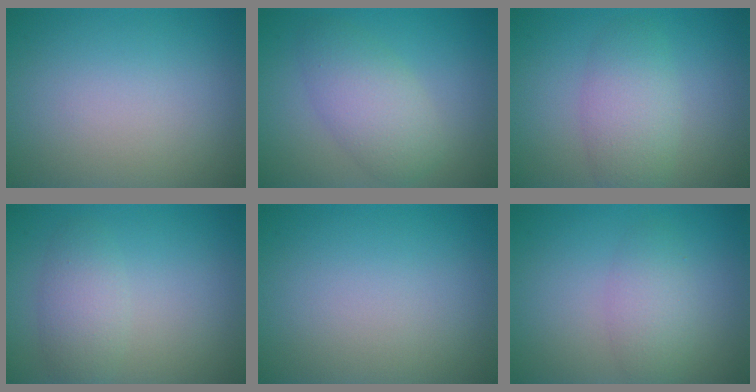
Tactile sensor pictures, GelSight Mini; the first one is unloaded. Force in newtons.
{"total": 4.1, "press": 4.1, "slide": 0.2}
{"total": 3.7, "press": 3.7, "slide": 0.0}
{"total": 2.6, "press": 2.6, "slide": 0.1}
{"total": 0.0}
{"total": 2.7, "press": 2.7, "slide": 0.1}